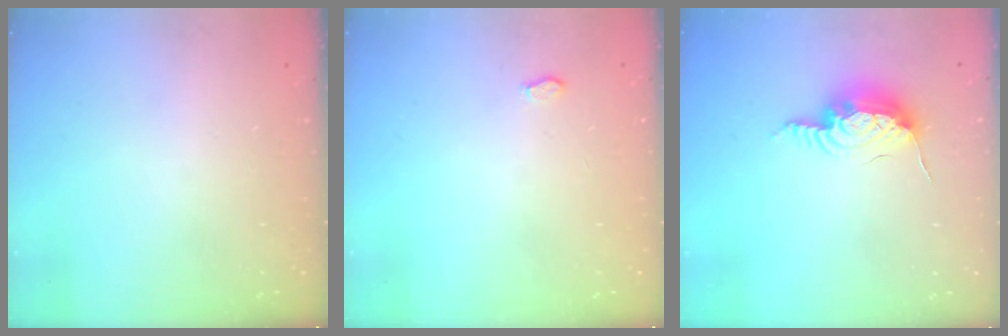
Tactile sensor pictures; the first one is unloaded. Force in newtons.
{"total": 2.6, "press": 2.5, "slide": 0.4}
{"total": 11.9, "press": 11.9, "slide": 0.8}